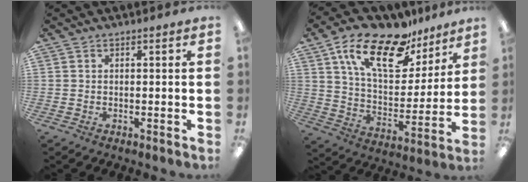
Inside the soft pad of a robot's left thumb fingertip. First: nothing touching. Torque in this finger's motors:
{"motor_torque": [0.43, 0.40, 1.30, -1.47, 0.34]}